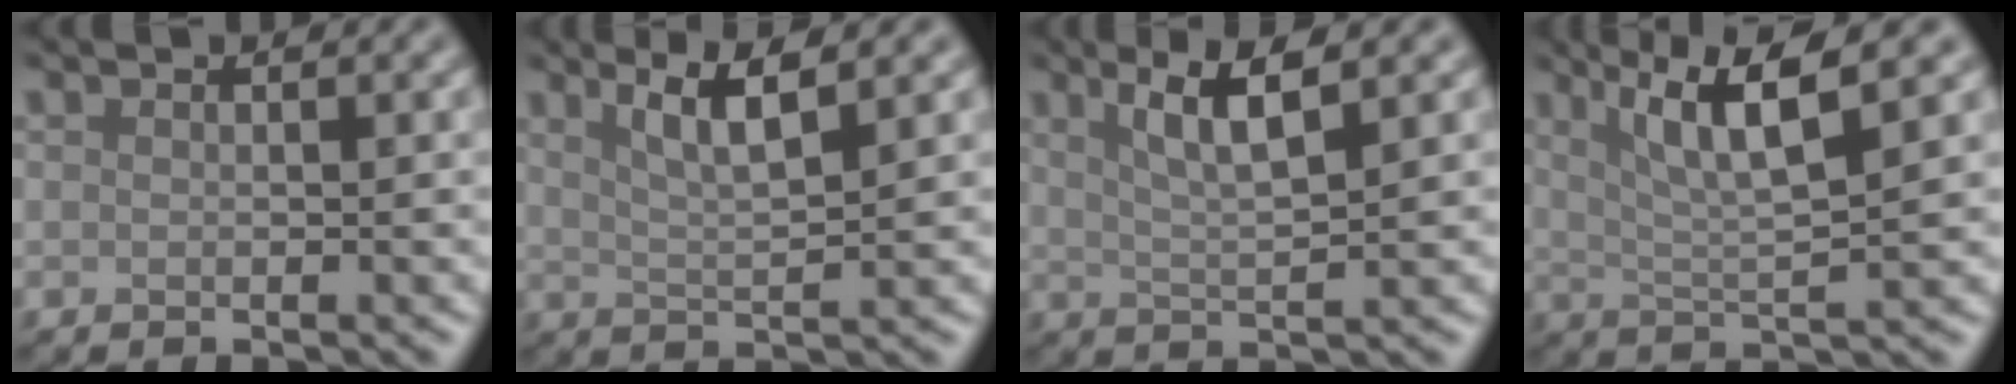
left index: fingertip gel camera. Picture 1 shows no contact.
{"total": 3.6, "force": [1.9, 0.5, 3.0], "torque": [-0.057, 0.000, 0.040]}
{"total": 4.3, "force": [1.9, 0.8, 3.8], "torque": [-0.072, 0.000, 0.037]}
{"total": 6.3, "force": [2.8, 1.2, 5.5], "torque": [-0.095, 0.006, 0.056]}